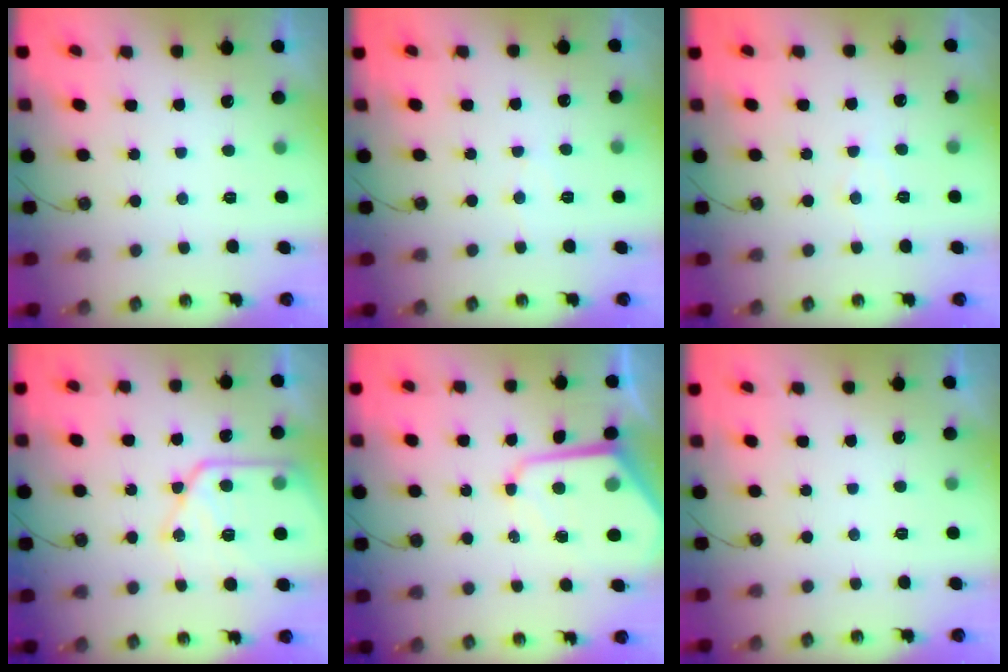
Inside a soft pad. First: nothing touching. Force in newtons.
{"total": 4.3, "press": 4.3, "slide": 0.6}
{"total": 5.6, "press": 5.5, "slide": 0.8}
{"total": 16.0, "press": 16.0, "slide": 1.5}
{"total": 9.6, "press": 9.5, "slide": 0.8}
{"total": 0.0}